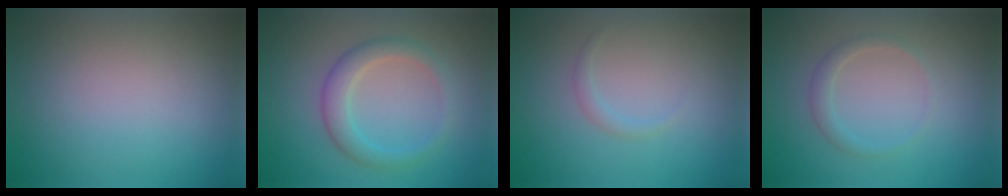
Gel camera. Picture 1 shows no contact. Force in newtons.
{"total": 2.2, "press": 2.2, "slide": 0.2}
{"total": 0.8, "press": 0.8, "slide": 0.1}
{"total": 1.4, "press": 1.4, "slide": 0.1}